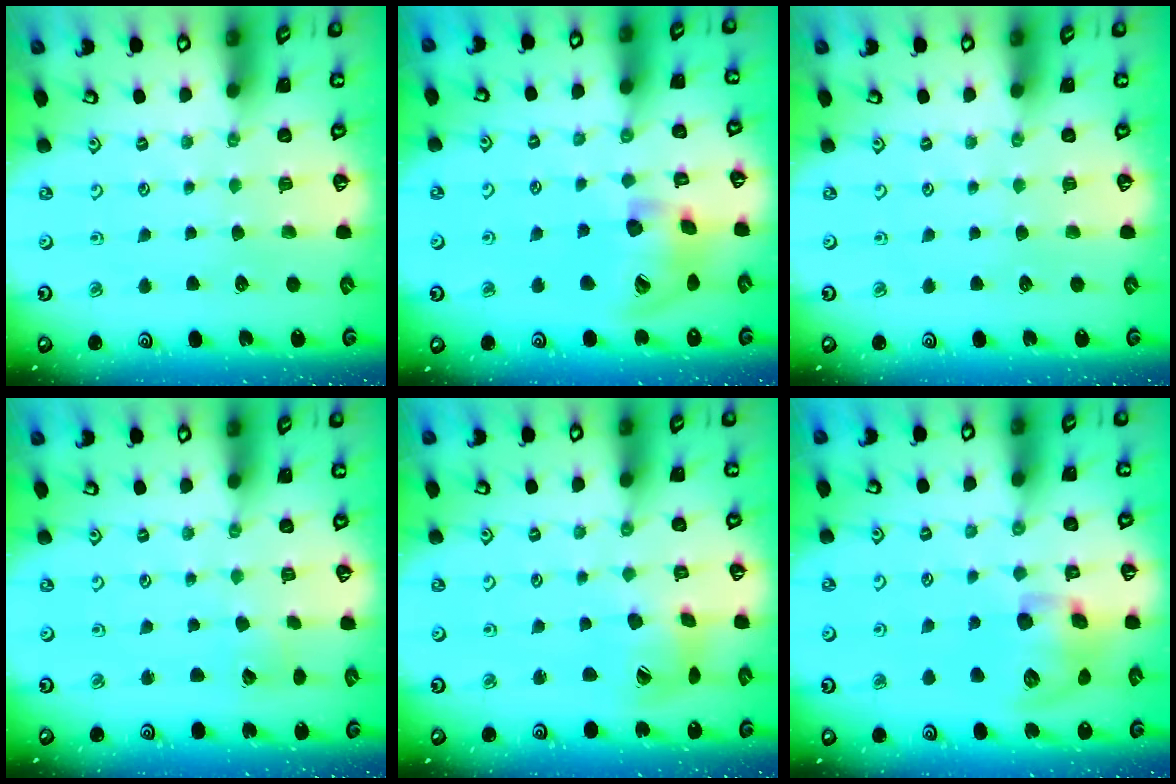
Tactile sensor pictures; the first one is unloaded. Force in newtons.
{"total": 16.2, "press": 16.0, "slide": 2.5}
{"total": 0.0}
{"total": 3.2, "press": 3.2, "slide": 0.4}
{"total": 10.1, "press": 10.0, "slide": 1.2}
{"total": 13.4, "press": 13.2, "slide": 2.0}